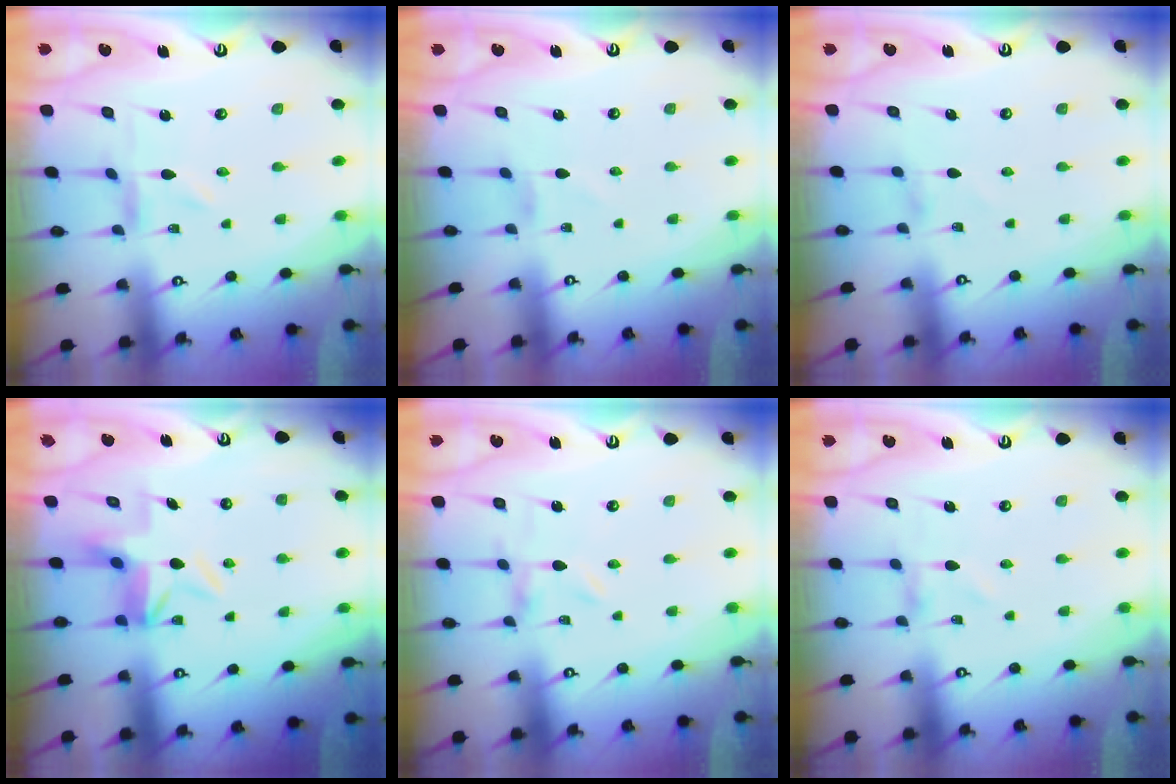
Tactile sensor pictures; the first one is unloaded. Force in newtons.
{"total": 0.0}
{"total": 0.5, "press": 0.5, "slide": 0.1}
{"total": 5.0, "press": 4.7, "slide": 1.8}
{"total": 0.0}
{"total": 0.9, "press": 0.9, "slide": 0.1}